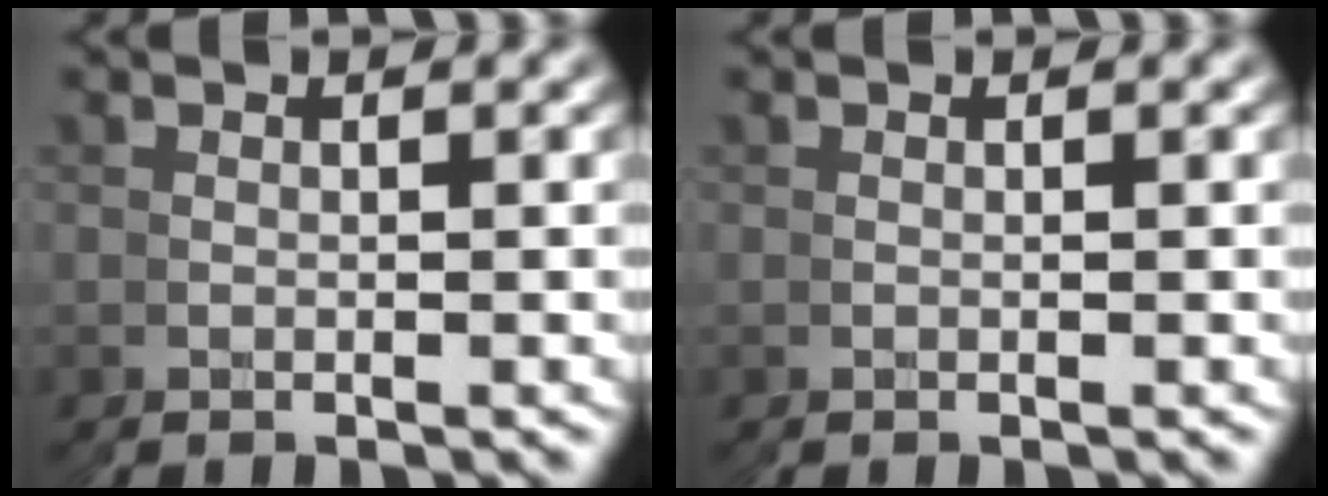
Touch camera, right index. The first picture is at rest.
{"total": 0.0}